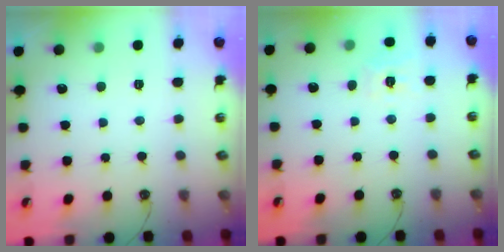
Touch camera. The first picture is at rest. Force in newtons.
{"total": 7.3, "press": 7.3, "slide": 0.8}